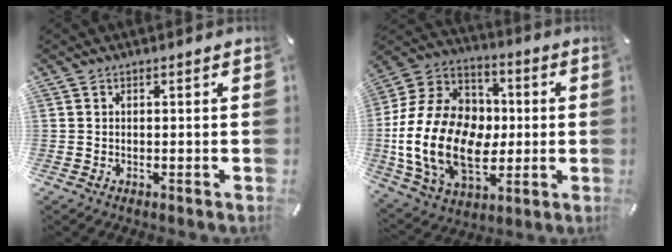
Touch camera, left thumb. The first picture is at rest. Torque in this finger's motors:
{"motor_torque": [1.50, 2.34, 2.77, 0.00, 1.05]}